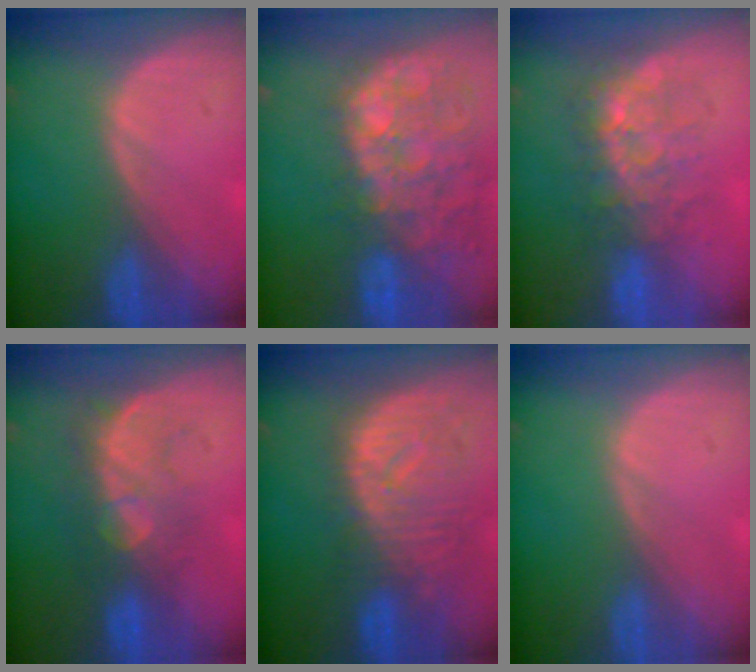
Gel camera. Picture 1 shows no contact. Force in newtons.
{"total": 14.1, "press": 11.6, "slide": 8.1}
{"total": 7.6, "press": 7.0, "slide": 3.0}
{"total": 8.3, "press": 7.7, "slide": 3.1}
{"total": 10.9, "press": 9.7, "slide": 5.0}
{"total": 0.0}